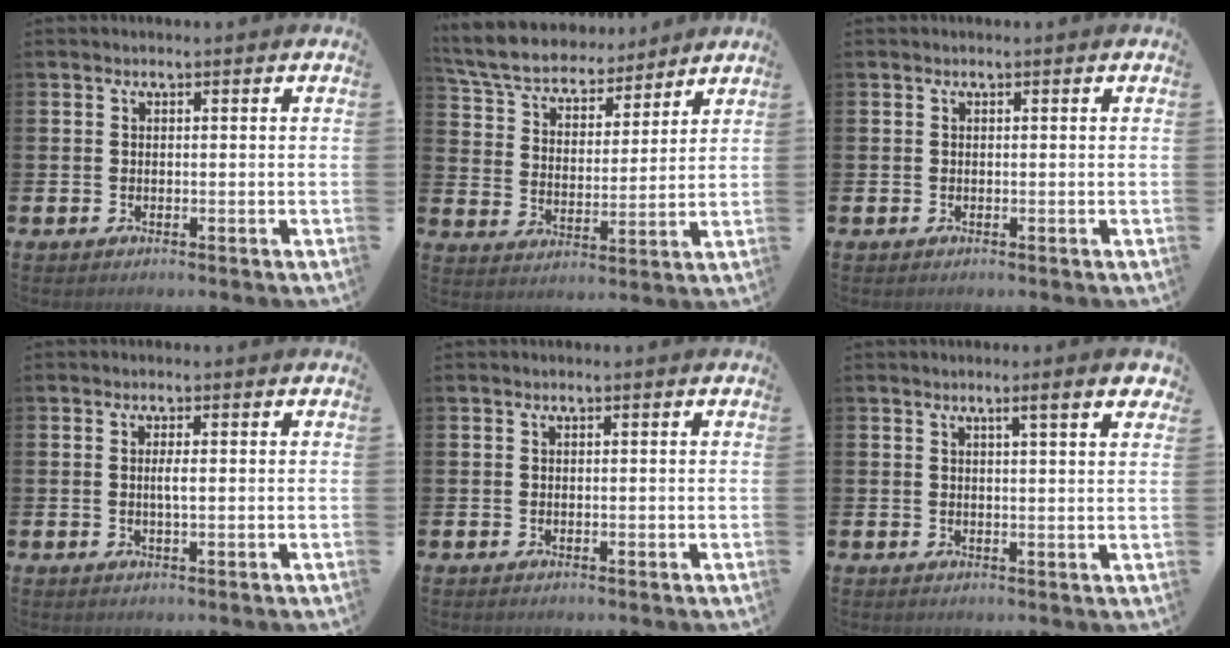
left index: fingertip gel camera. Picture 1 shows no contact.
{"total": 7.5, "force": [7.1, 2.0, 1.3], "torque": [-0.069, -0.048, 0.126]}
{"total": 0.0}
{"total": 1.3, "force": [0.1, 0.2, 1.3], "torque": [-0.023, 0.000, -0.001]}
{"total": 0.0}
{"total": 3.4, "force": [2.3, 0.1, 2.5], "torque": [-0.035, -0.009, 0.034]}